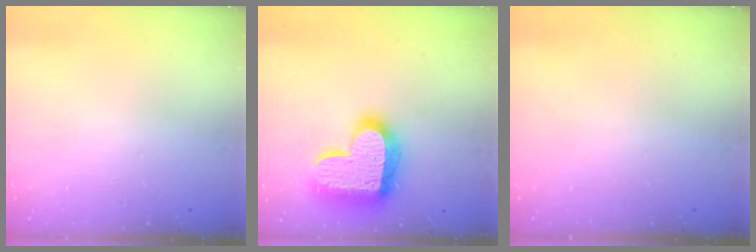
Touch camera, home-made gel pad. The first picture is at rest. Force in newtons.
{"total": 20.2, "press": 20.1, "slide": 1.3}
{"total": 0.0}